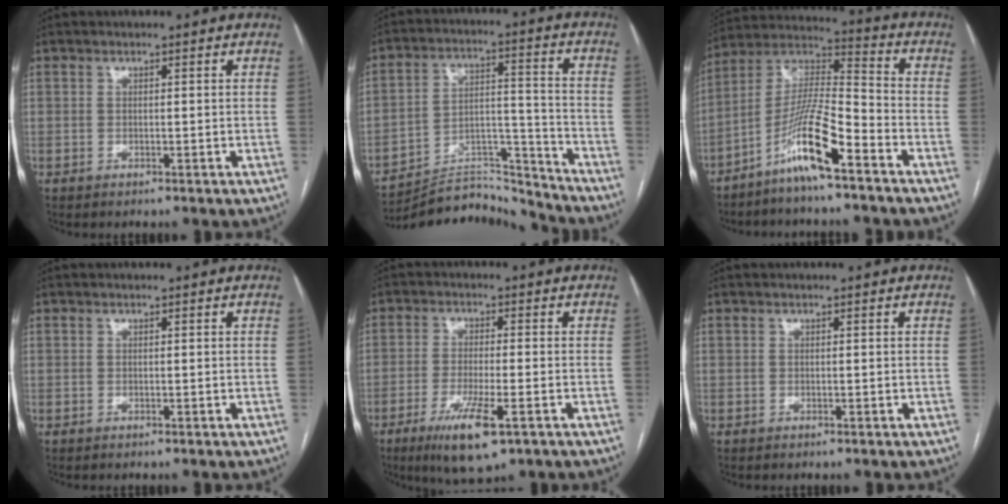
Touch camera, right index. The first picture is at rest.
{"total": 13.8, "force": [-13.7, 1.1, -0.4], "torque": [0.011, 0.055, -0.224]}
{"total": 11.9, "force": [-7.1, 0.9, 9.5], "torque": [-0.192, 0.001, -0.139]}
{"total": 0.0}
{"total": 9.1, "force": [-4.7, 1.5, 7.6], "torque": [-0.143, -0.022, -0.074]}
{"total": 0.0}